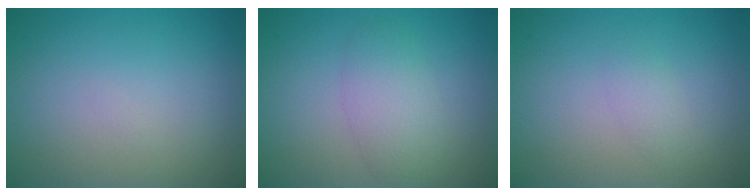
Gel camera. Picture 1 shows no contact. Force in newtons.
{"total": 3.2, "press": 3.2, "slide": 0.1}
{"total": 1.1, "press": 1.1, "slide": 0.0}